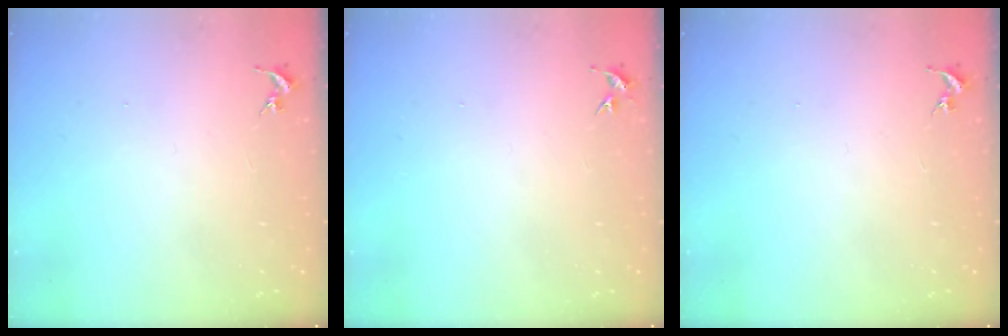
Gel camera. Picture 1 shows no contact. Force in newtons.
{"total": 4.2, "press": 4.2, "slide": 0.5}
{"total": 0.0}